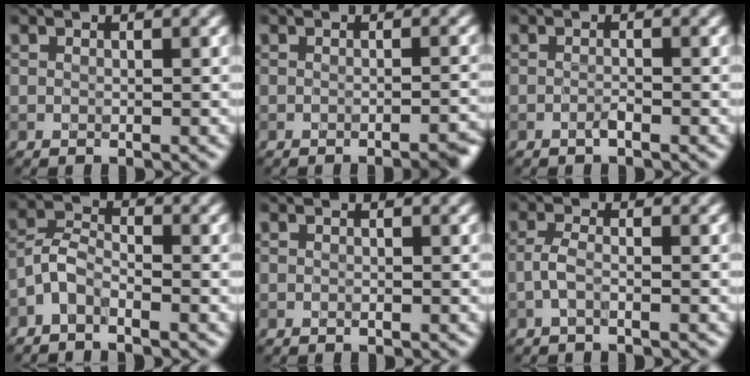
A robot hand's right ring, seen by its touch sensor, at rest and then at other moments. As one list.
[{"total": 2.8, "force": [-1.7, 0.8, 2.1], "torque": [-0.010, 0.008, -0.026]}, {"total": 0.6, "force": [-0.4, 0.1, 0.5], "torque": [-0.011, 0.004, -0.010]}, {"total": 2.5, "force": [-1.9, 0.9, 1.3], "torque": [-0.028, 0.010, -0.049]}, {"total": 0.0}, {"total": 1.4, "force": [-0.6, 0.3, 1.1], "torque": [-0.026, 0.006, -0.019]}]